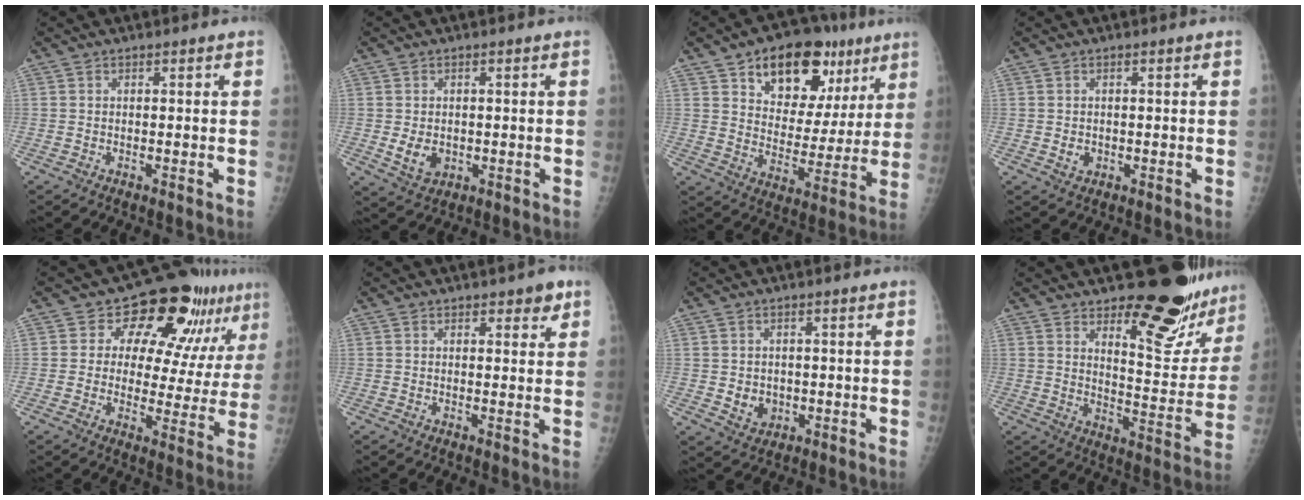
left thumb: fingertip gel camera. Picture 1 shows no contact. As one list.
[{"total": 4.5, "force": [-0.4, 3.5, 2.8], "torque": [-0.036, -0.006, 0.003]}, {"total": 19.7, "force": [10.4, 11.6, 12.1], "torque": [-0.120, -0.031, 0.156]}, {"total": 1.7, "force": [-0.2, 1.5, 0.9], "torque": [-0.008, 0.000, 0.002]}, {"total": 16.2, "force": [8.8, 8.2, 10.8], "torque": [-0.096, -0.032, 0.112]}, {"total": 3.3, "force": [2.0, 1.6, 2.1], "torque": [-0.007, -0.009, 0.023]}, {"total": 3.9, "force": [-0.3, 3.4, 2.0], "torque": [-0.016, -0.001, 0.006]}, {"total": 18.3, "force": [14.1, 6.1, 9.9], "torque": [-0.083, -0.128, 0.187]}]